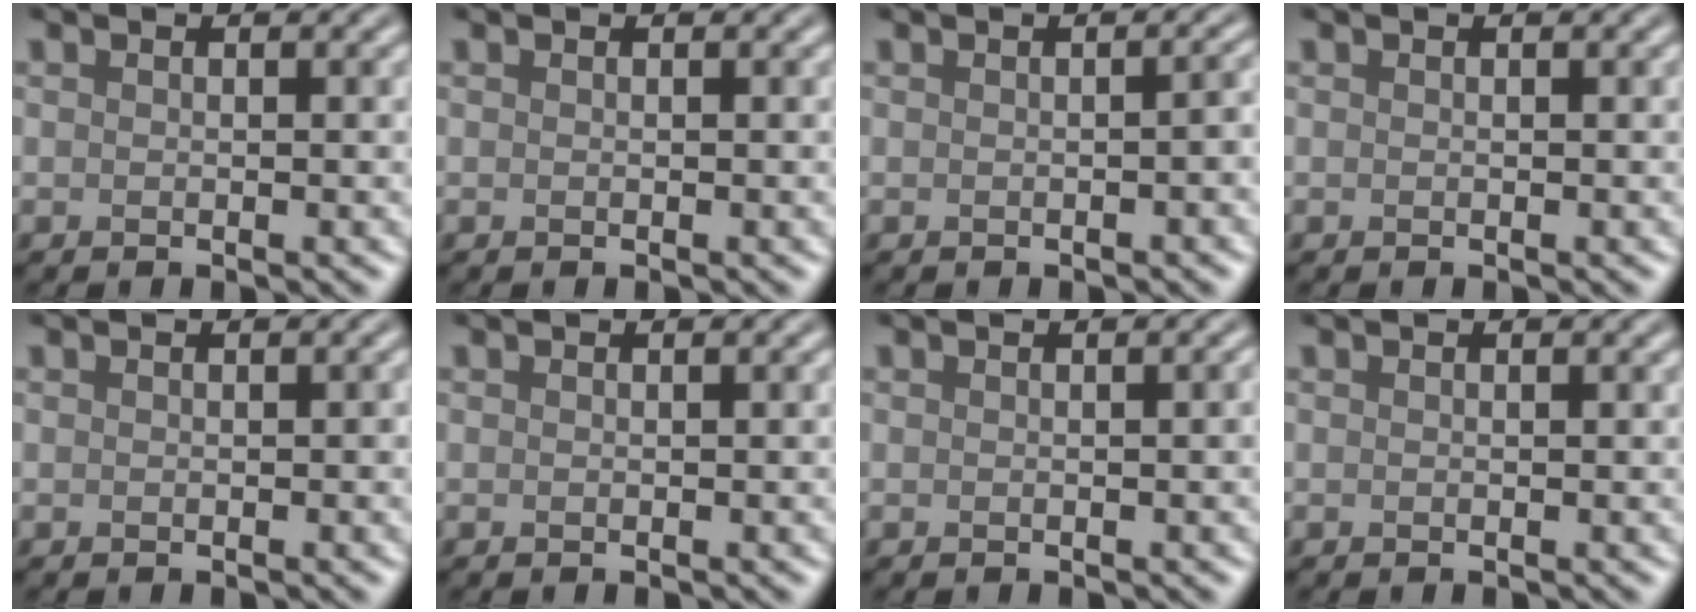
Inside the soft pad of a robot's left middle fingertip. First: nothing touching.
{"total": 0.0}
{"total": 1.4, "force": [-0.4, 0.5, 1.3], "torque": [-0.015, 0.004, -0.003]}
{"total": 0.0}
{"total": 0.0}
{"total": 0.0}
{"total": 0.8, "force": [-0.1, 0.2, 0.8], "torque": [-0.006, 0.004, 0.000]}
{"total": 0.0}